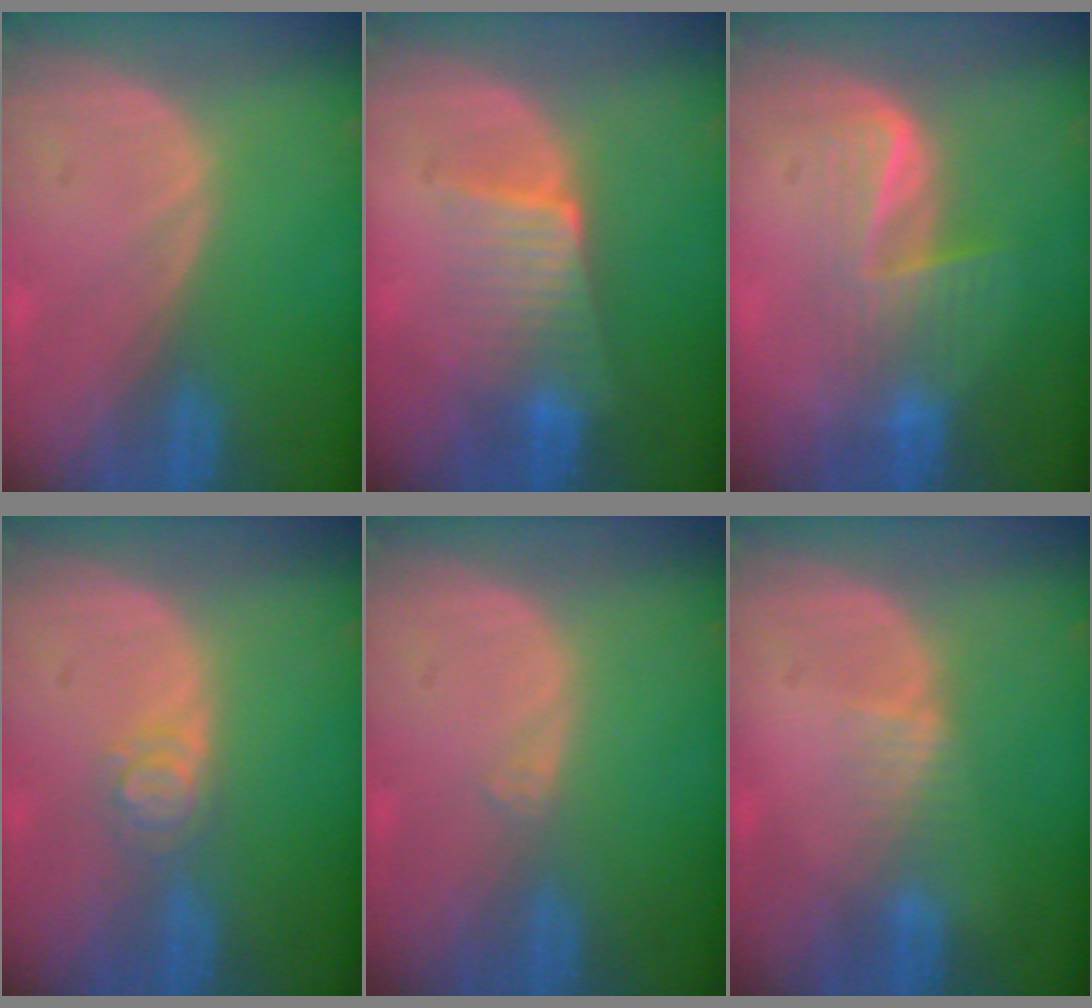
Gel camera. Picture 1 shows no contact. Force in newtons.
{"total": 6.4, "press": 5.8, "slide": 2.9}
{"total": 5.9, "press": 5.4, "slide": 2.3}
{"total": 2.9, "press": 2.9, "slide": 0.3}
{"total": 0.6, "press": 0.5, "slide": 0.2}
{"total": 1.9, "press": 1.9, "slide": 0.2}